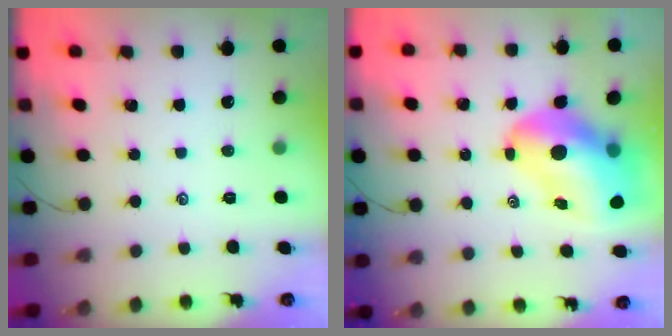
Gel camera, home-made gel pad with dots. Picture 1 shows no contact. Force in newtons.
{"total": 15.9, "press": 15.1, "slide": 4.7}